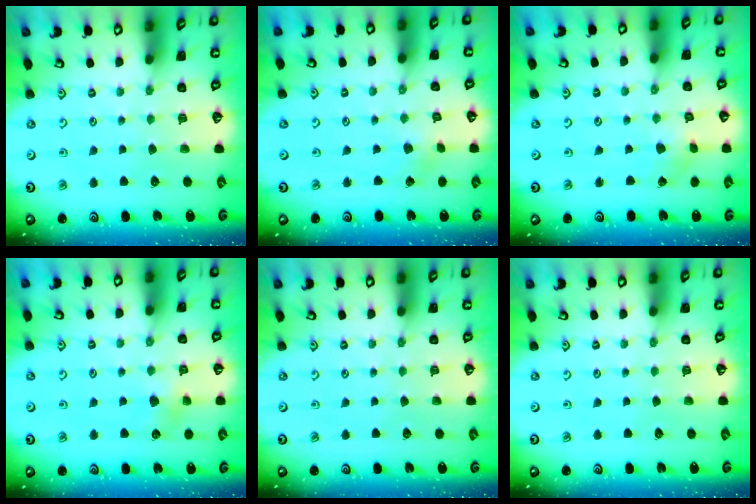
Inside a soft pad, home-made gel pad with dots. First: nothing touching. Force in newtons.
{"total": 1.8, "press": 1.8, "slide": 0.3}
{"total": 1.5, "press": 1.5, "slide": 0.2}
{"total": 5.0, "press": 4.9, "slide": 1.0}
{"total": 0.0}
{"total": 0.0}